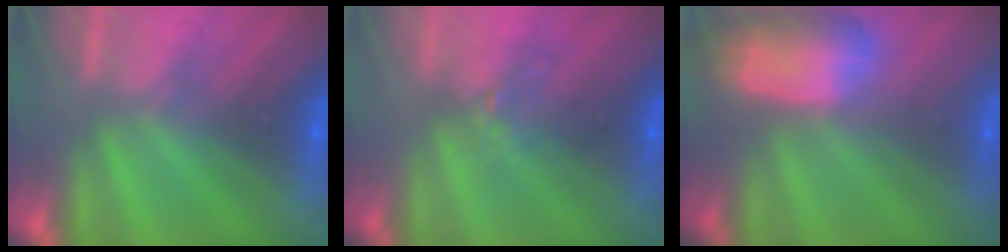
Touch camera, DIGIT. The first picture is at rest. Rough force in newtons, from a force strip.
{"total": 2.1}
{"total": 7.5}